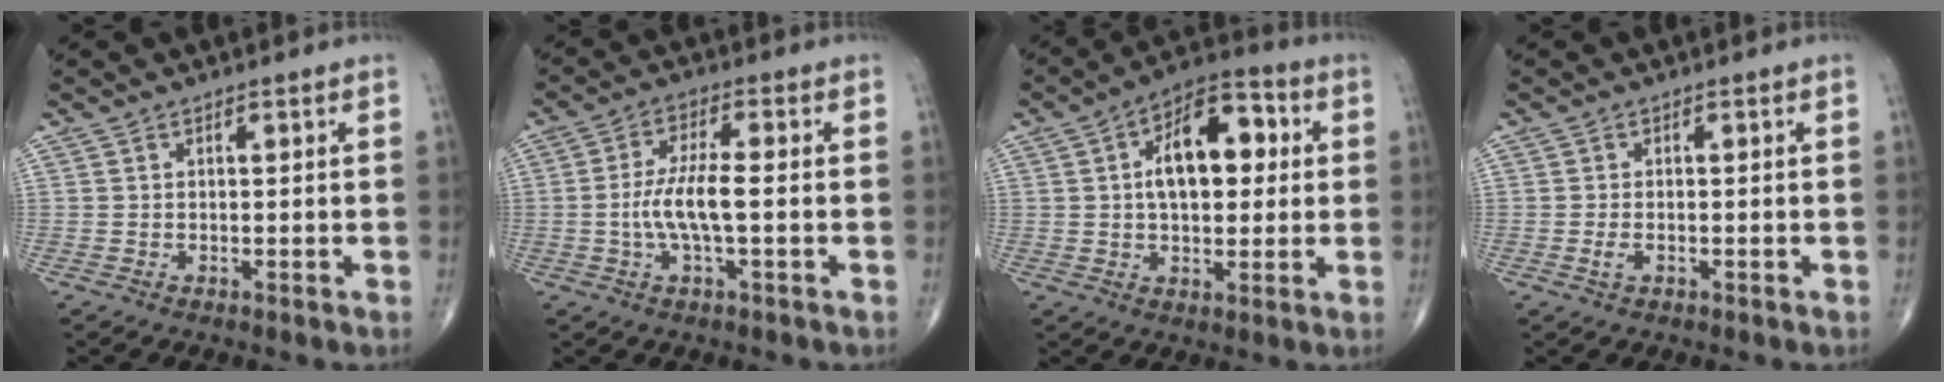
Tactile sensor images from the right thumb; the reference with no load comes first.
{"total": 7.7, "force": [-1.0, 2.0, 7.4], "torque": [-0.163, 0.012, -0.024]}
{"total": 14.2, "force": [2.5, 7.7, 11.6], "torque": [-0.154, 0.019, 0.032]}
{"total": 1.5, "force": [-0.5, 0.8, 1.2], "torque": [-0.024, 0.002, -0.009]}